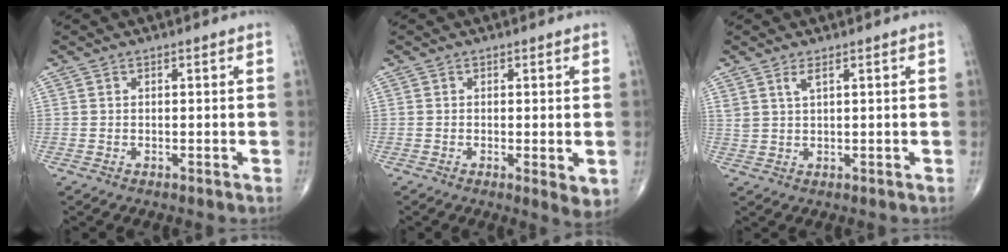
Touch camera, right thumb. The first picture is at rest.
{"total": 3.6, "force": [-0.6, 0.9, 3.4], "torque": [-0.053, -0.013, -0.011]}
{"total": 2.2, "force": [1.3, 0.5, 1.7], "torque": [-0.039, -0.005, 0.032]}